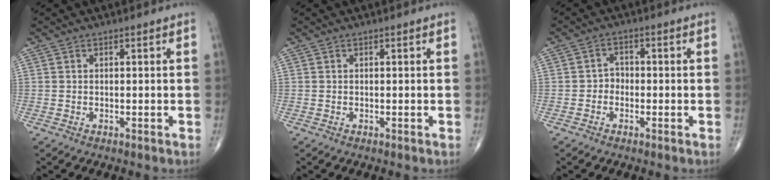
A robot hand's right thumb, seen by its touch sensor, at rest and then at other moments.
{"total": 0.0}
{"total": 2.5, "force": [-0.9, 2.1, 1.0], "torque": [0.001, 0.012, -0.023]}